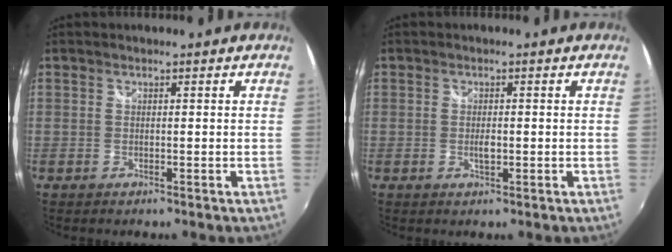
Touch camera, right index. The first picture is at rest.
{"total": 1.7, "force": [-0.3, 0.8, 1.5], "torque": [-0.025, -0.002, -0.006]}